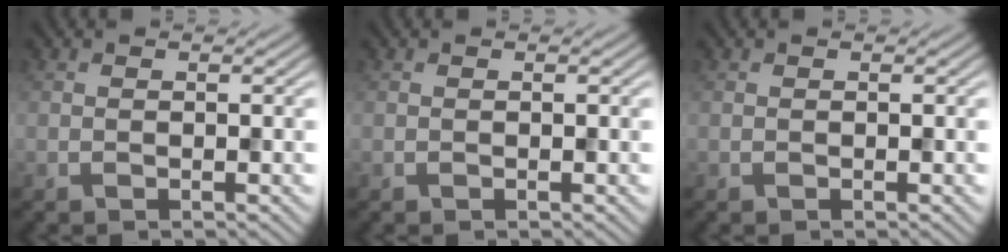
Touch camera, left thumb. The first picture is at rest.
{"total": 0.0}
{"total": 0.0}